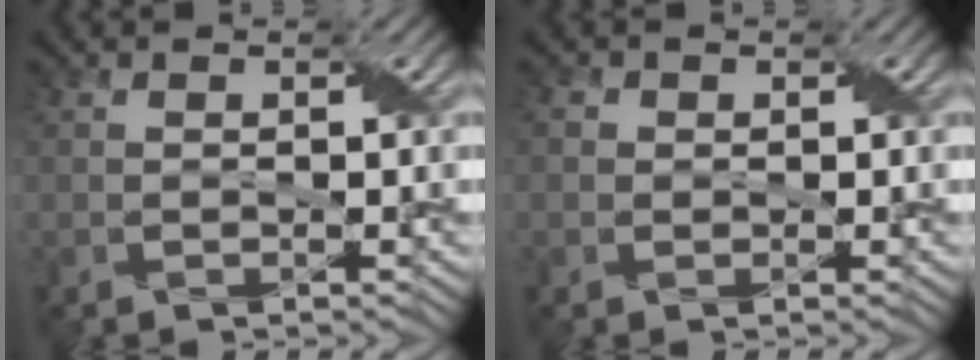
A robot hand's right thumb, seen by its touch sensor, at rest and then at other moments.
{"total": 1.2, "force": [0.2, 1.1, 0.3], "torque": [-0.009, 0.001, -0.001]}